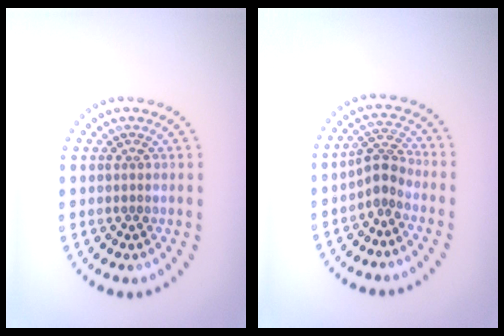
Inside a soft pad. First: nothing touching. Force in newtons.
{"total": 2.2, "press": 1.7, "slide": 1.4}